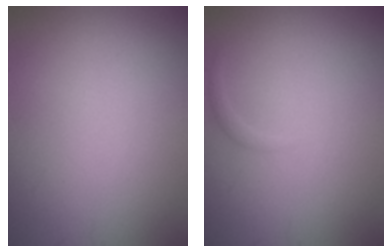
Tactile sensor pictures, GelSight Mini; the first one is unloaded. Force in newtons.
{"total": 0.5, "press": 0.5, "slide": 0.1}